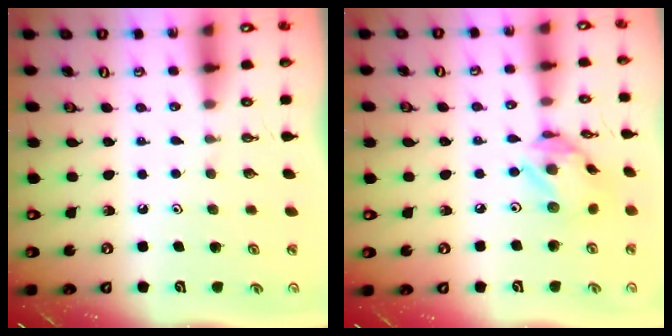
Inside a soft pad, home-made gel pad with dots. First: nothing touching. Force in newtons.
{"total": 11.3, "press": 11.2, "slide": 1.0}